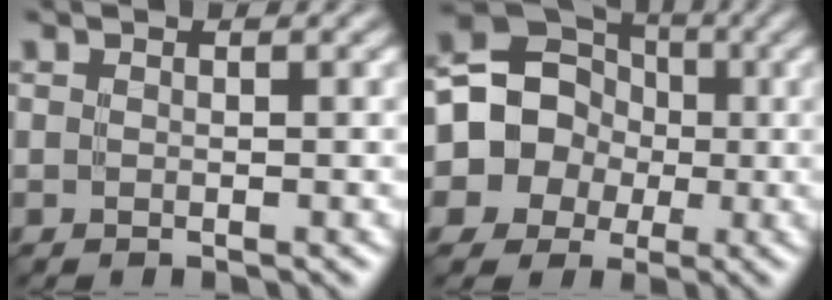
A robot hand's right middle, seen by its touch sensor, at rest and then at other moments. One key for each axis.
{"total": 9.7, "fx": -1.1, "fy": 9.0, "fz": 3.5, "tx": -0.060, "ty": 0.026, "tz": -0.042}